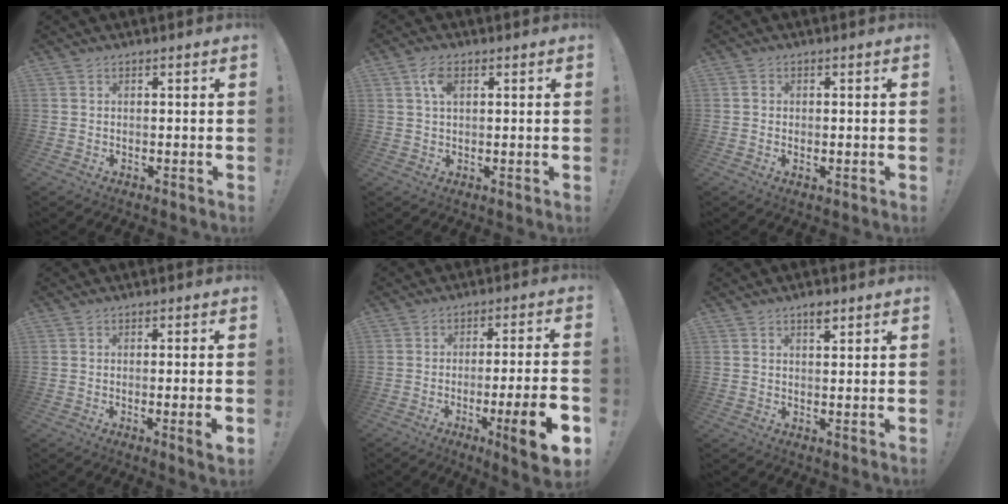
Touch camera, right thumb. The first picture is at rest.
{"total": 4.8, "force": [1.7, 2.5, 3.8], "torque": [-0.062, 0.000, 0.027]}
{"total": 0.9, "force": [0.2, 0.7, 0.4], "torque": [-0.002, 0.002, 0.003]}
{"total": 4.3, "force": [-1.1, -0.6, 4.1], "torque": [-0.058, -0.011, -0.018]}
{"total": 13.6, "force": [-5.2, 0.5, 12.6], "torque": [-0.176, 0.010, -0.072]}
{"total": 2.7, "force": [1.9, 0.7, 1.9], "torque": [-0.019, -0.010, 0.028]}